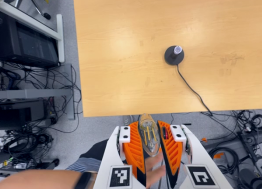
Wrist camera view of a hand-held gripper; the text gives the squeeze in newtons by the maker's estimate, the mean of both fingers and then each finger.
{"total": 21.7, "left": 24.4, "right": 19.1}